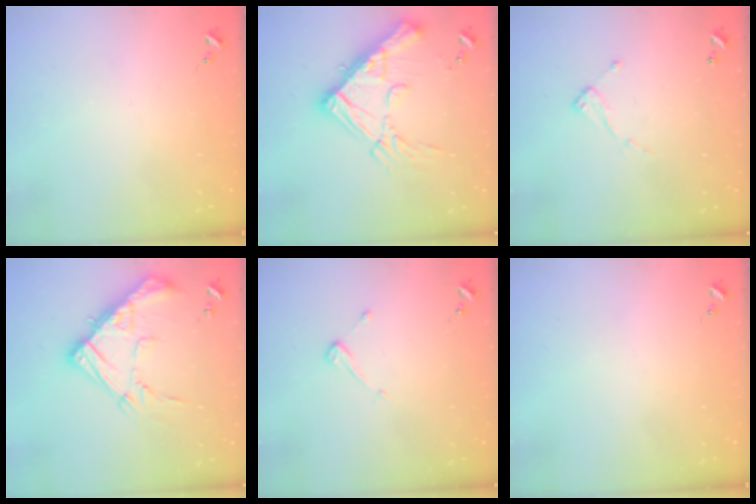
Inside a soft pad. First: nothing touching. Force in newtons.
{"total": 20.5, "press": 20.3, "slide": 2.3}
{"total": 6.9, "press": 6.9, "slide": 0.4}
{"total": 19.5, "press": 19.4, "slide": 1.8}
{"total": 3.8, "press": 3.8, "slide": 0.4}
{"total": 0.0}